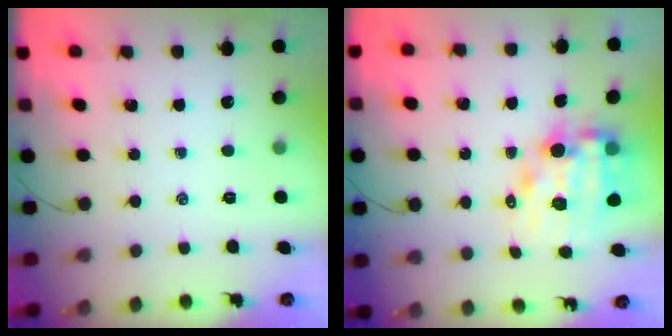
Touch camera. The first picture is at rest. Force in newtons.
{"total": 11.7, "press": 11.2, "slide": 3.2}